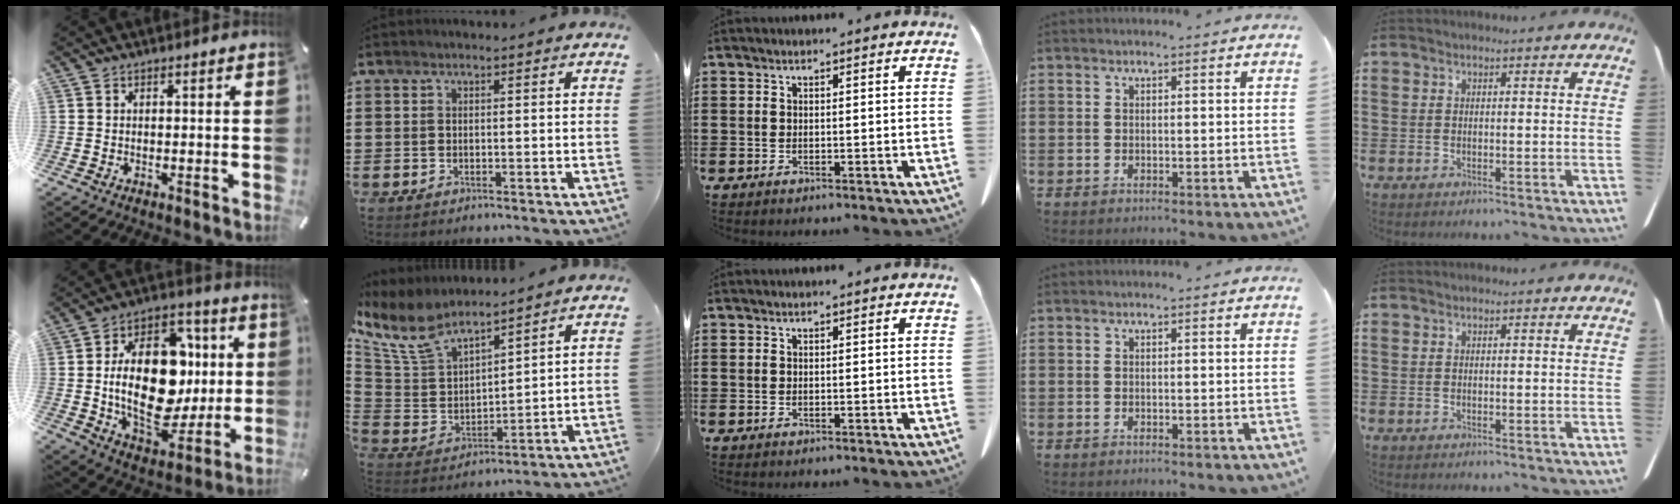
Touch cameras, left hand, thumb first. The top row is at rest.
{"thumb": {"total": 25.8, "force": [0.6, 16.6, 19.8], "torque": [-0.360, -0.014, 0.020]}, "index": {"total": 8.8, "force": [7.3, 3.3, 3.7], "torque": [-0.113, -0.041, 0.131]}}